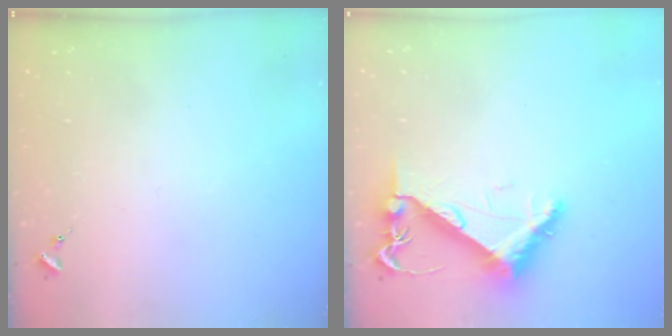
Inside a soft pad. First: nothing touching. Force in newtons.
{"total": 8.3, "press": 8.2, "slide": 1.0}